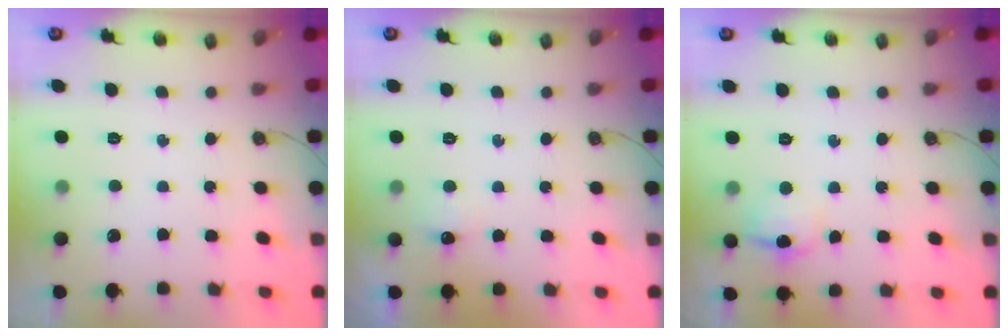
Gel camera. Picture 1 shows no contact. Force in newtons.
{"total": 4.3, "press": 4.2, "slide": 1.1}
{"total": 9.1, "press": 9.1, "slide": 0.9}